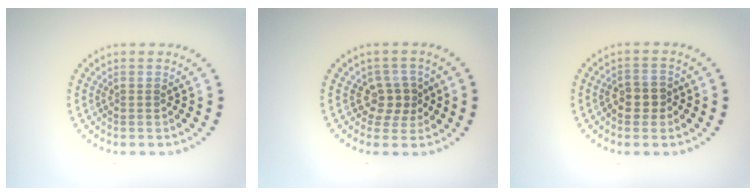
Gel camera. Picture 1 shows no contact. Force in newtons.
{"total": 2.3, "press": 2.0, "slide": 1.1}
{"total": 2.5, "press": 2.4, "slide": 0.6}